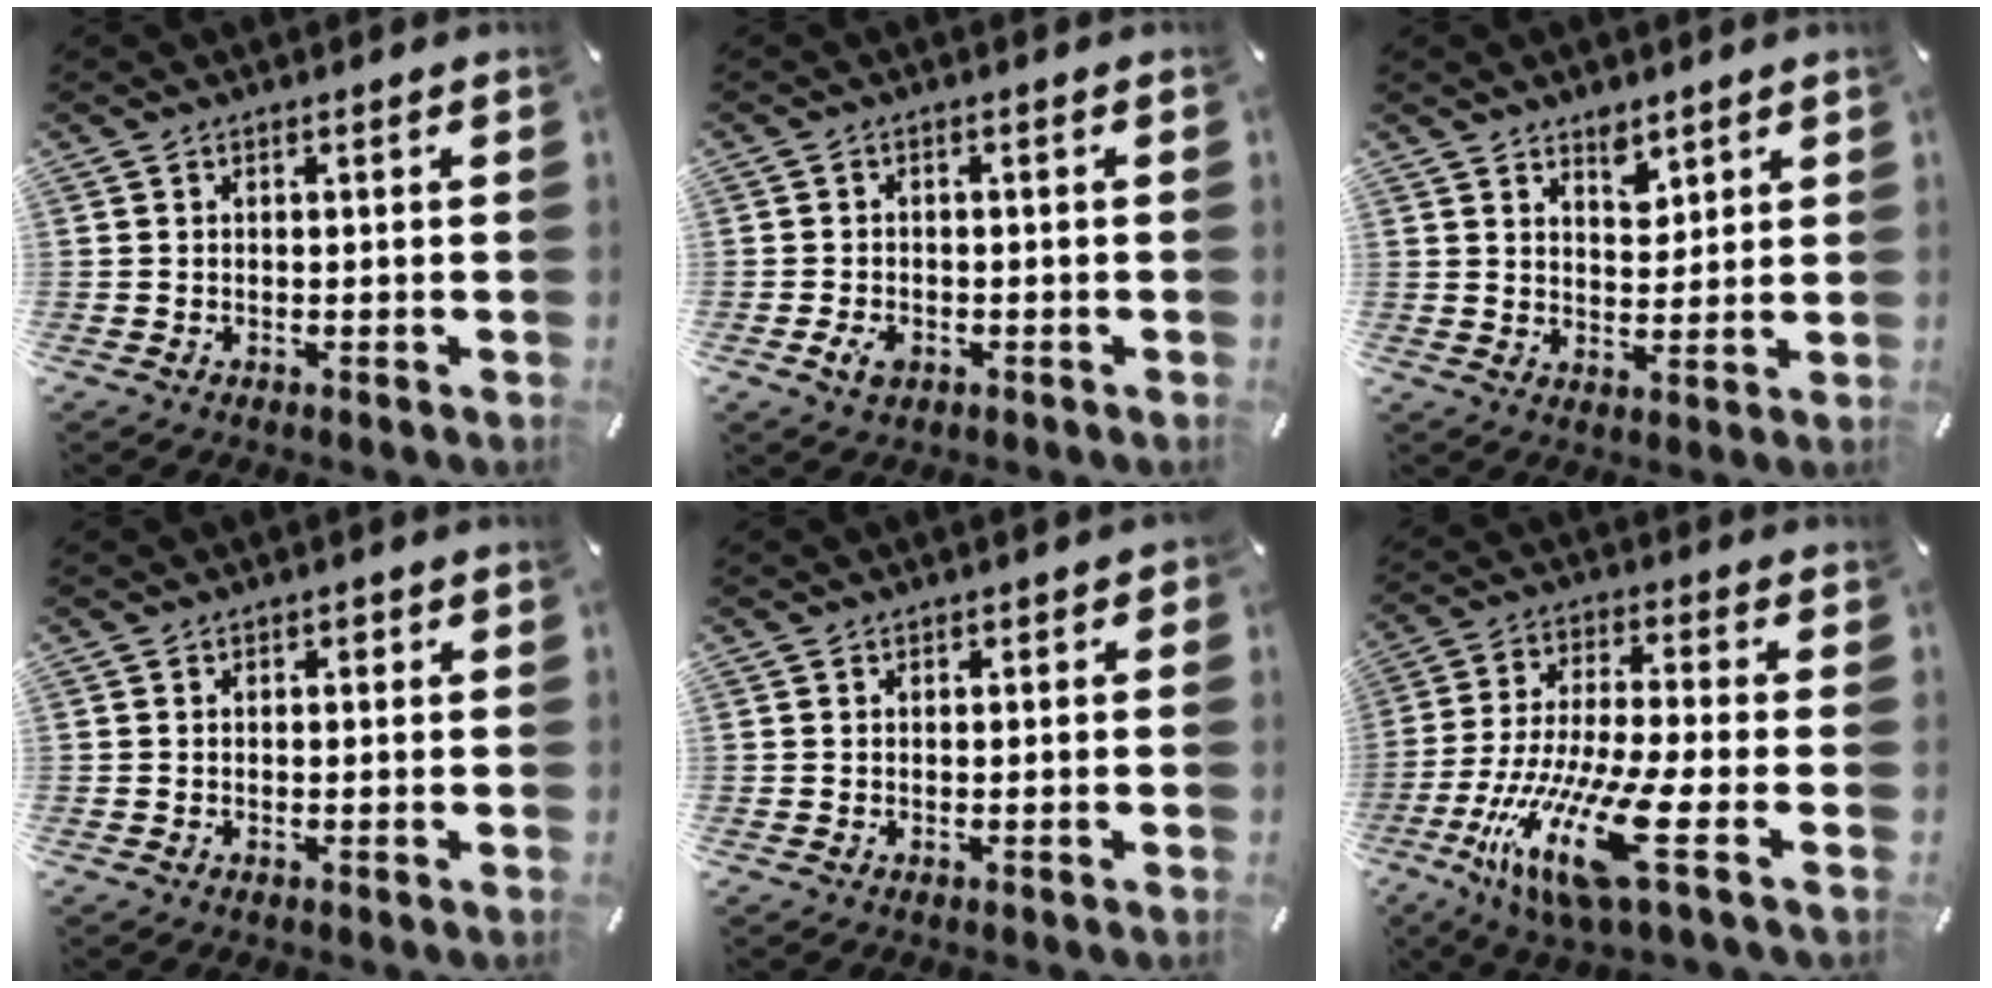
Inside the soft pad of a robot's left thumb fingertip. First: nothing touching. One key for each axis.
{"total": 3.0, "fx": -1.2, "fy": 2.1, "fz": 1.9, "tx": -0.047, "ty": 0.000, "tz": -0.025}
{"total": 4.9, "fx": 3.9, "fy": 2.8, "fz": 1.1, "tx": -0.001, "ty": -0.026, "tz": 0.067}
{"total": 0.8, "fx": 0.3, "fy": 0.6, "fz": 0.3, "tx": 0.001, "ty": -0.001, "tz": 0.003}
{"total": 0.8, "fx": 0.2, "fy": 0.7, "fz": 0.2, "tx": 0.005, "ty": 0.001, "tz": 0.002}
{"total": 19.4, "fx": -7.6, "fy": 4.0, "fz": 17.4, "tx": -0.360, "ty": 0.007, "tz": -0.122}